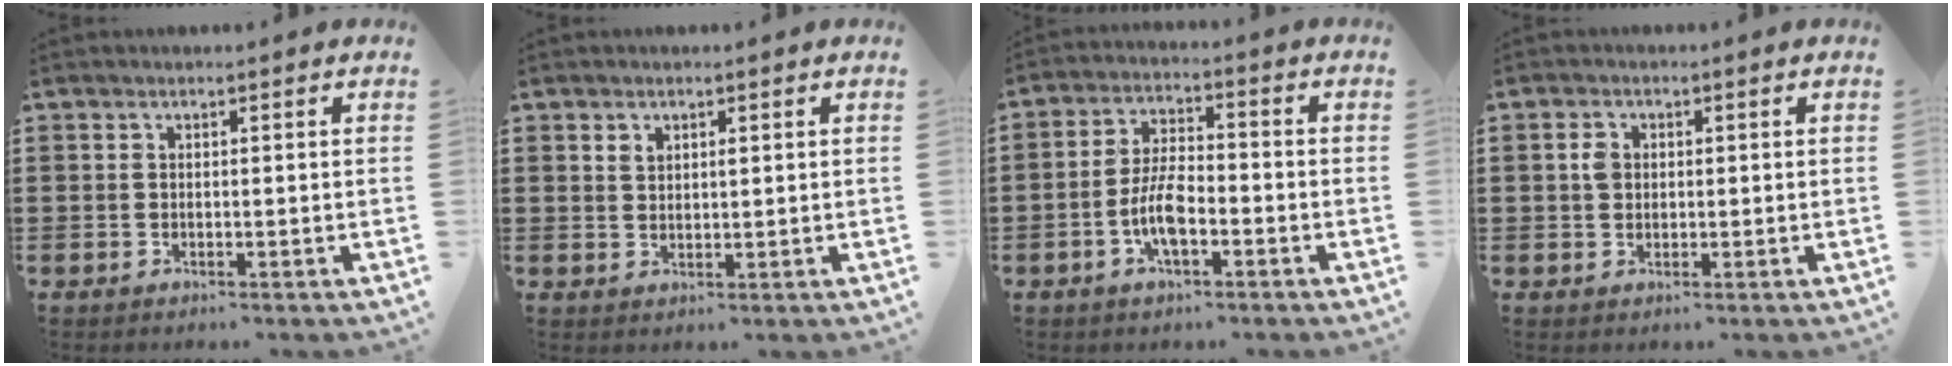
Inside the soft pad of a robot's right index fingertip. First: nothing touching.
{"total": 1.2, "force": [0.8, 0.6, 0.6], "torque": [-0.013, 0.003, 0.014]}
{"total": 6.9, "force": [-2.5, 2.5, 5.9], "torque": [-0.139, -0.004, -0.055]}
{"total": 2.0, "force": [0.3, 1.4, 1.3], "torque": [-0.029, 0.008, 0.005]}